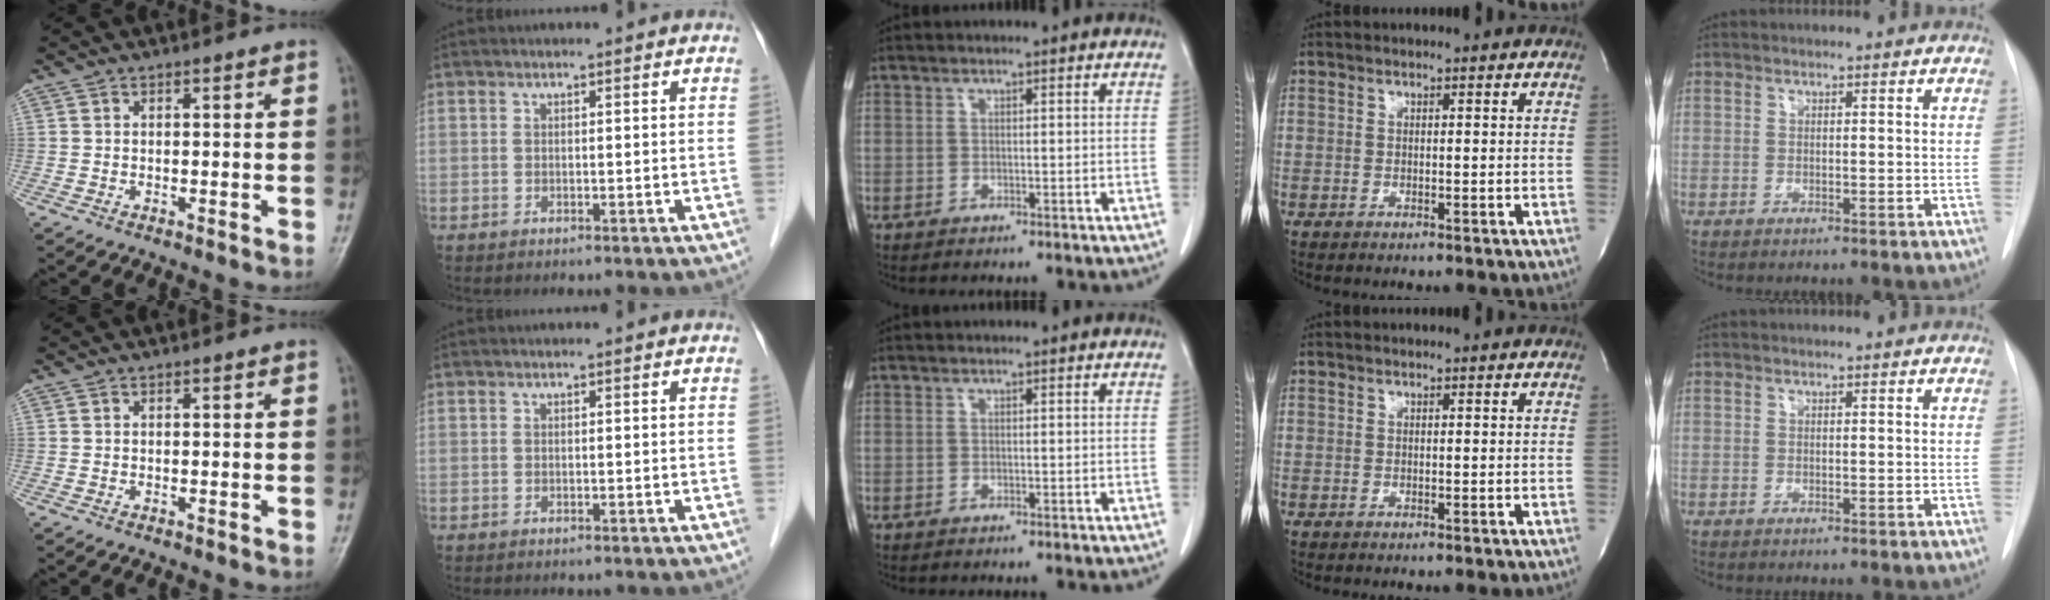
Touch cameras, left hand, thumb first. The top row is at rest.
{}